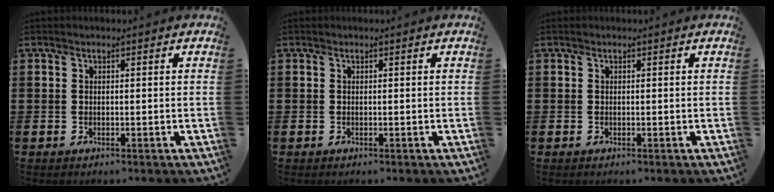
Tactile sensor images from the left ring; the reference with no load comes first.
{"total": 0.0}
{"total": 0.0}